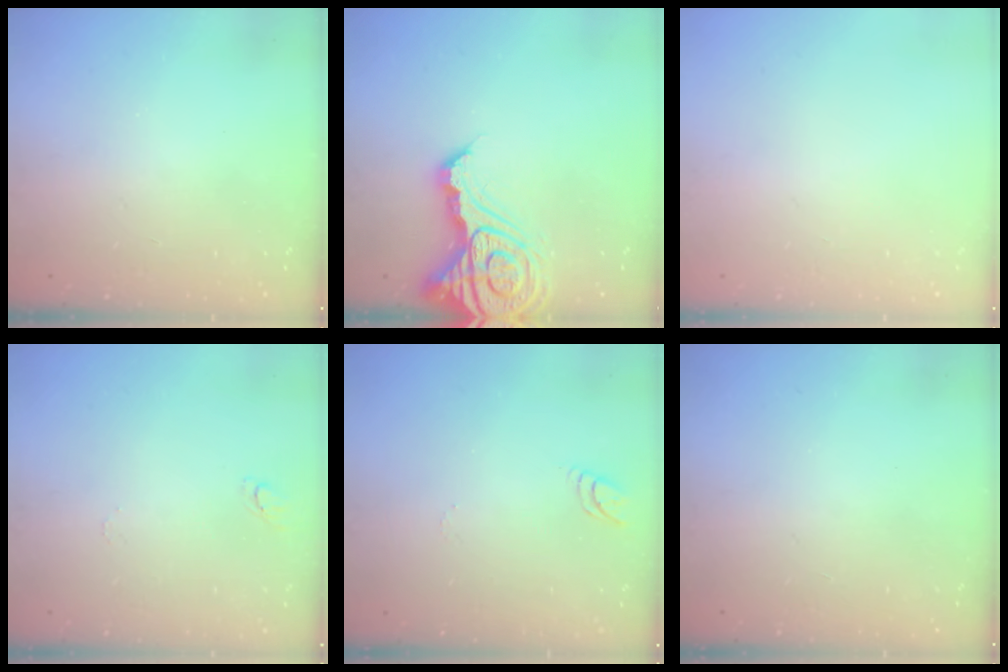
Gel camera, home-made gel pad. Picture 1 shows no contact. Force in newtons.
{"total": 16.3, "press": 16.2, "slide": 1.7}
{"total": 0.0}
{"total": 4.7, "press": 4.6, "slide": 0.5}
{"total": 4.1, "press": 4.1, "slide": 0.4}
{"total": 0.0}